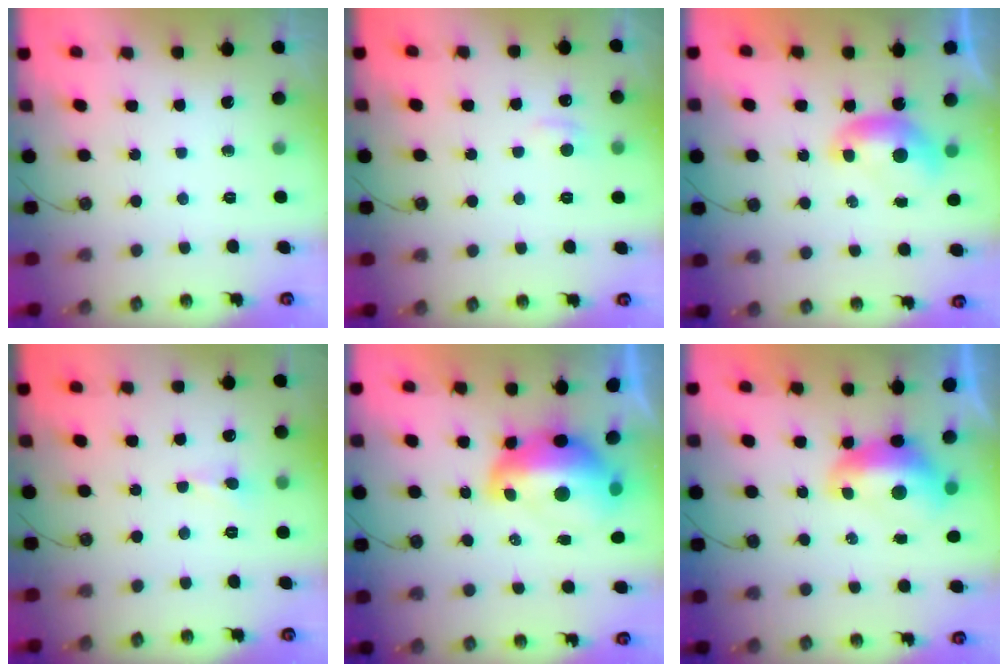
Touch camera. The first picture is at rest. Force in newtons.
{"total": 0.8, "press": 0.1, "slide": 0.8}
{"total": 0.0}
{"total": 1.3, "press": 1.1, "slide": 0.5}
{"total": 7.5, "press": 7.4, "slide": 1.2}
{"total": 2.1, "press": 1.9, "slide": 0.9}